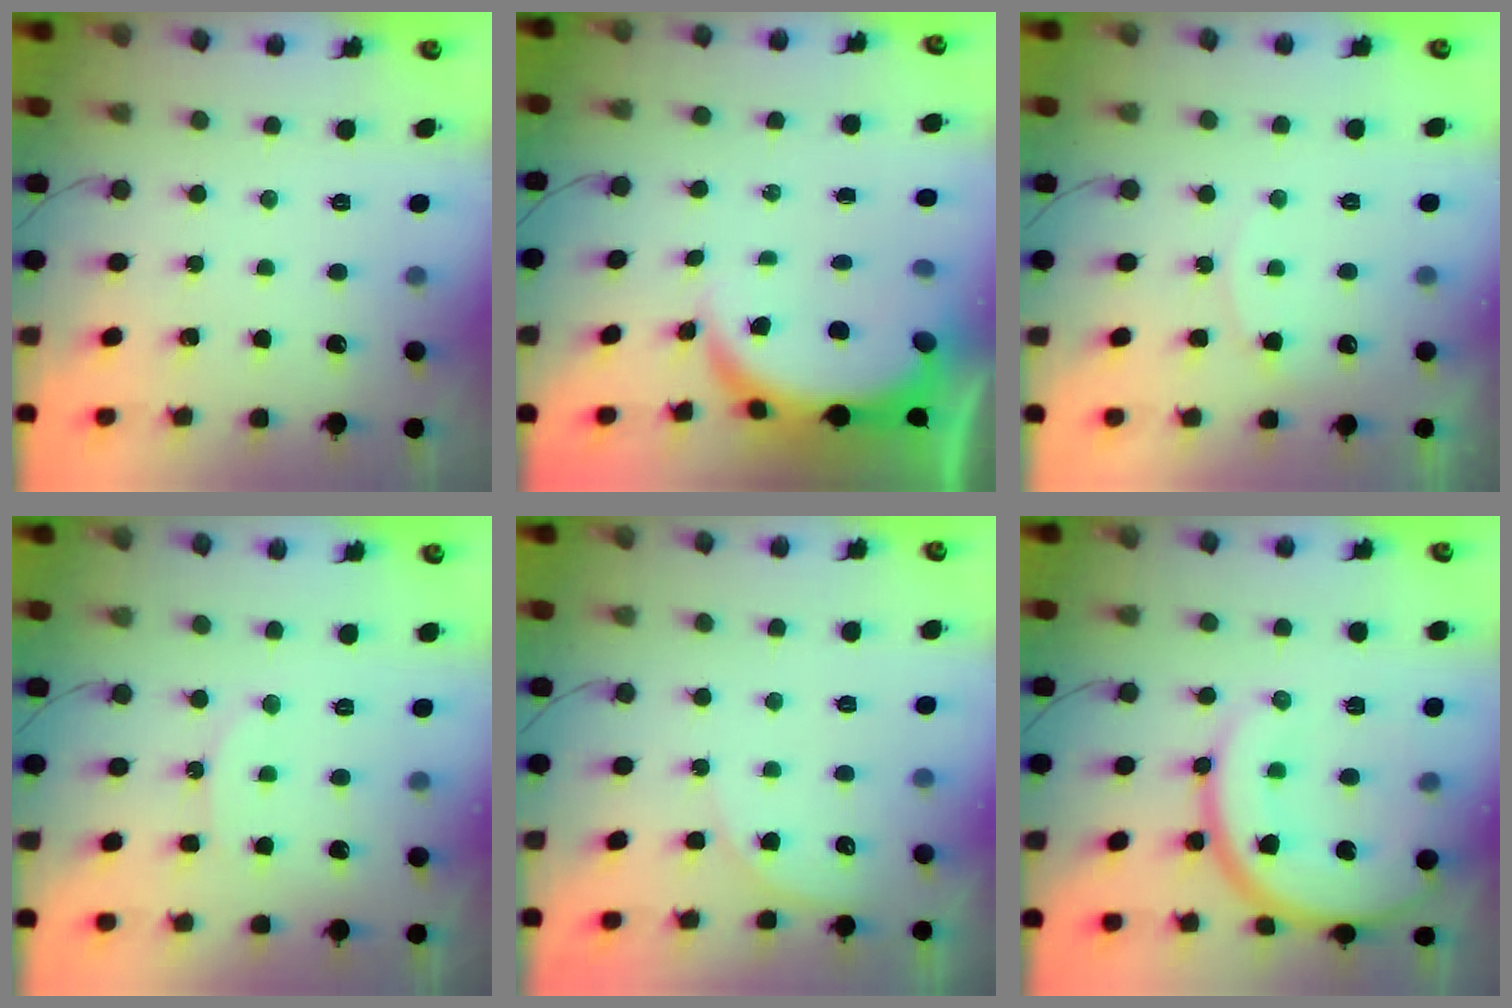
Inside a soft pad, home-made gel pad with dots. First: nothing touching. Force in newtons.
{"total": 6.3, "press": 6.2, "slide": 0.4}
{"total": 7.0, "press": 7.0, "slide": 0.5}
{"total": 7.5, "press": 7.4, "slide": 0.7}
{"total": 4.6, "press": 4.5, "slide": 0.5}
{"total": 19.4, "press": 19.3, "slide": 1.4}